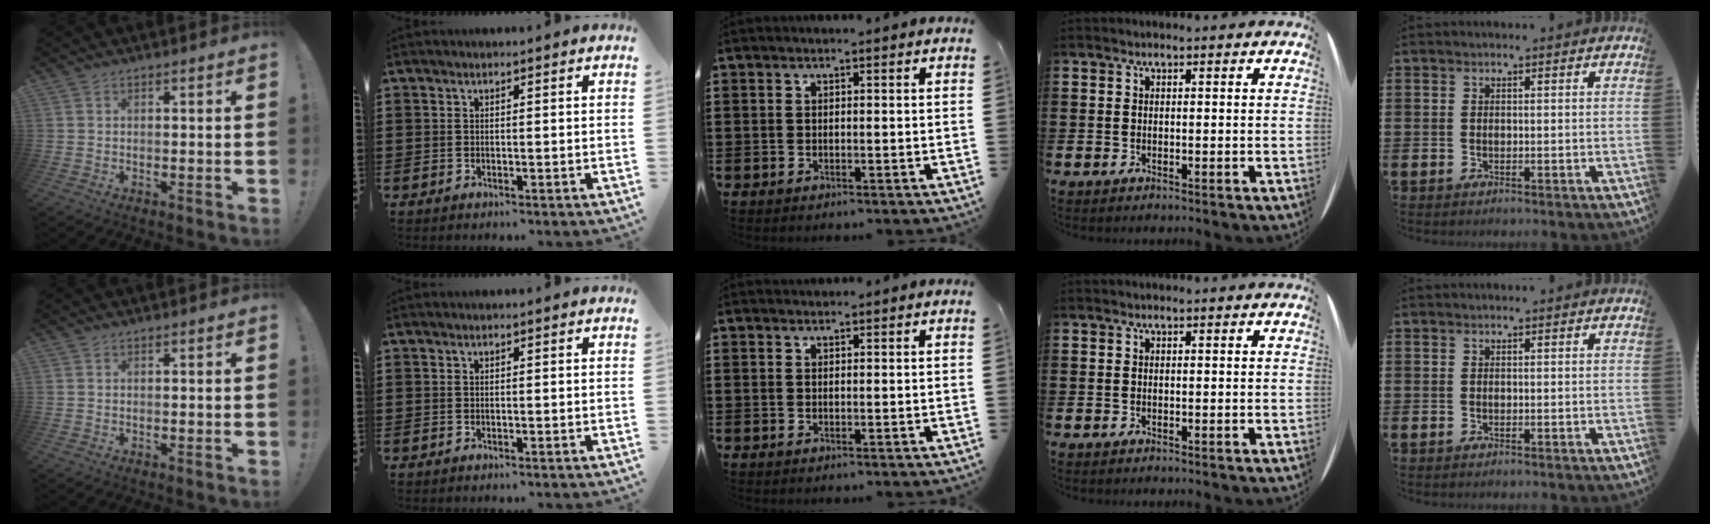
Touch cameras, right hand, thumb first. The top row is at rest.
{"middle": {"total": 0.7, "force": [0.7, 0.2, -0.1], "torque": [-0.001, 0.000, 0.014]}}